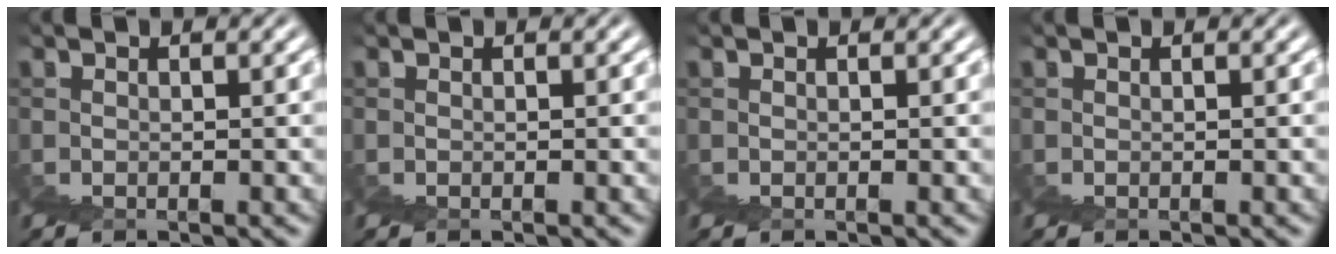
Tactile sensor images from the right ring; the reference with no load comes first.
{"total": 0.0}
{"total": 0.0}
{"total": 0.0}